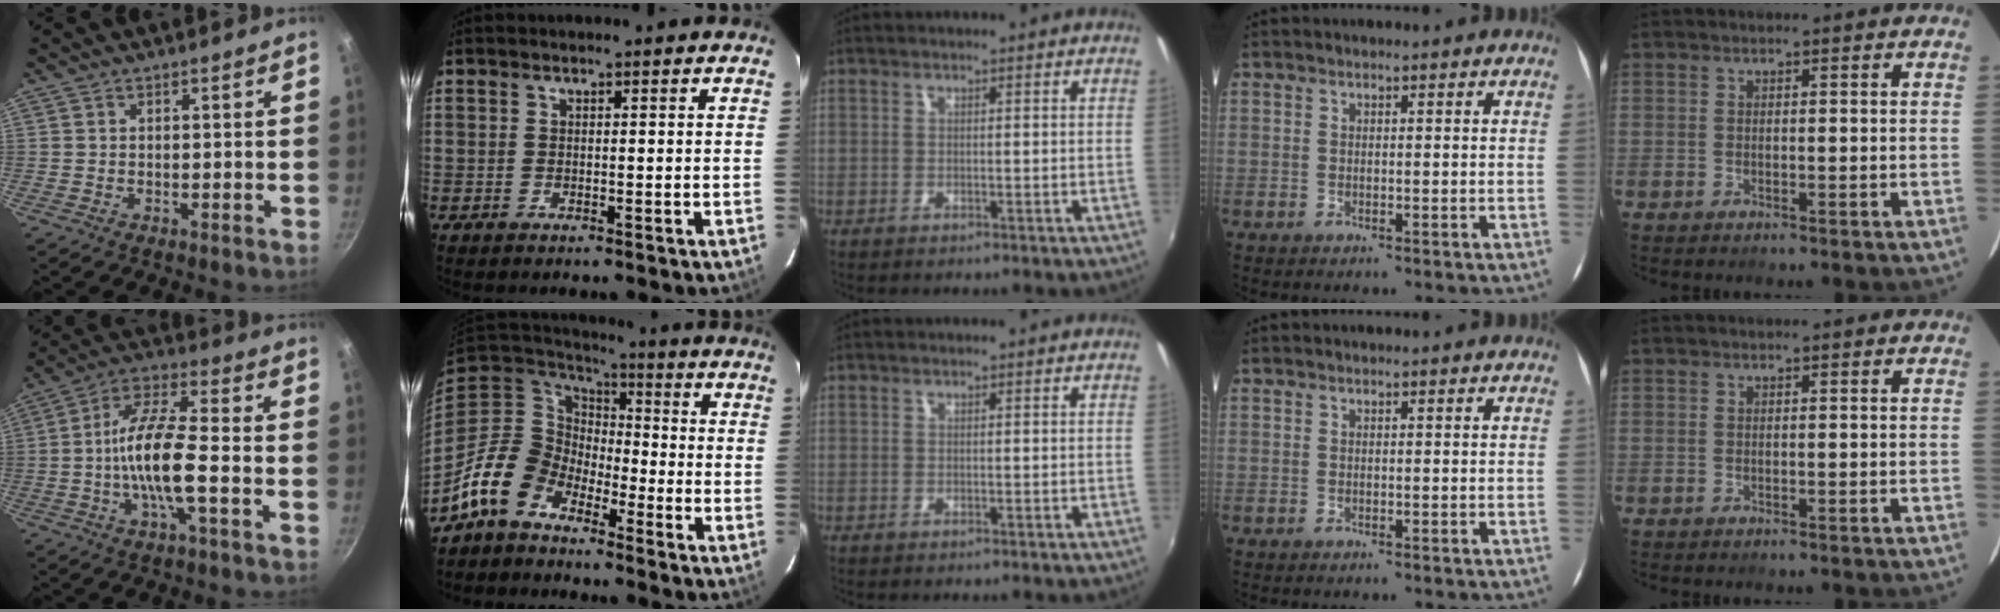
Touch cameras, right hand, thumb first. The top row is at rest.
{"thumb": {"total": 13.0, "force": [-2.7, 3.4, 12.3], "torque": [-0.235, 0.032, -0.064]}, "index": {"total": 11.9, "force": [-8.5, 7.1, 4.3], "torque": [-0.099, 0.020, -0.170]}}